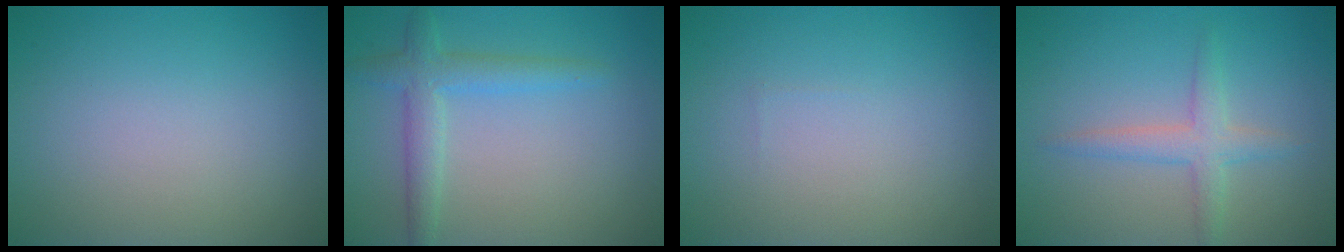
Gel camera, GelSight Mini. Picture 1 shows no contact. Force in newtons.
{"total": 3.1, "press": 3.1, "slide": 0.2}
{"total": 0.0}
{"total": 2.4, "press": 2.4, "slide": 0.1}